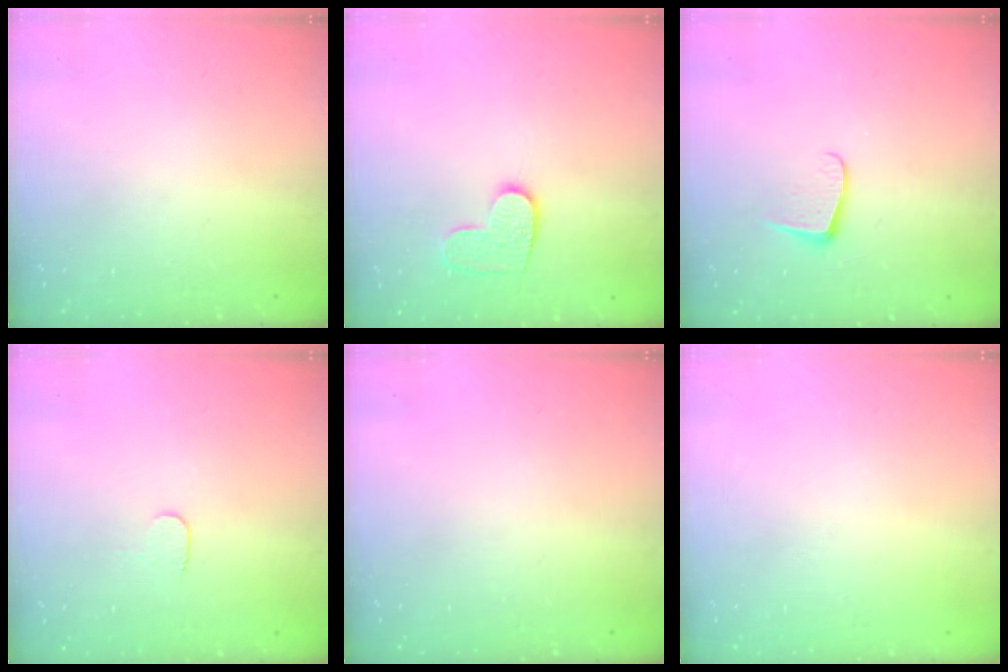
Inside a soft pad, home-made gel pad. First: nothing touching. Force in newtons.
{"total": 7.4, "press": 7.4, "slide": 0.2}
{"total": 5.9, "press": 5.8, "slide": 0.5}
{"total": 3.8, "press": 3.7, "slide": 0.4}
{"total": 0.0}
{"total": 0.0}